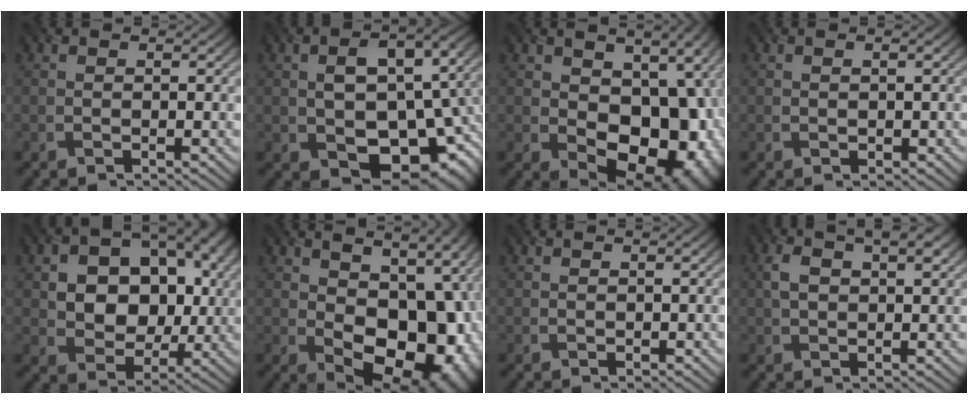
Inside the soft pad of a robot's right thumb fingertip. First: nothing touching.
{"total": 15.6, "force": [-2.0, 9.6, 12.1], "torque": [-0.169, -0.026, -0.001]}
{"total": 15.1, "force": [-1.1, 10.1, 11.2], "torque": [-0.142, -0.038, 0.007]}
{"total": 0.5, "force": [0.1, 0.4, 0.3], "torque": [-0.003, -0.003, 0.002]}
{"total": 10.8, "force": [1.2, 8.1, 7.1], "torque": [-0.128, -0.004, 0.012]}
{"total": 16.7, "force": [-0.2, 10.8, 12.8], "torque": [-0.155, -0.037, 0.028]}
{"total": 0.0}
{"total": 5.4, "force": [1.9, 3.0, 4.1], "torque": [-0.081, 0.003, 0.030]}